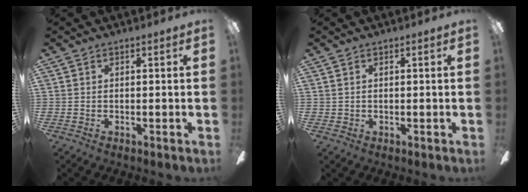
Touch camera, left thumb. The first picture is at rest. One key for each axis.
{"total": 0.9, "fx": 0.3, "fy": 0.8, "fz": 0.1, "tx": -0.004, "ty": 0.004, "tz": 0.005}